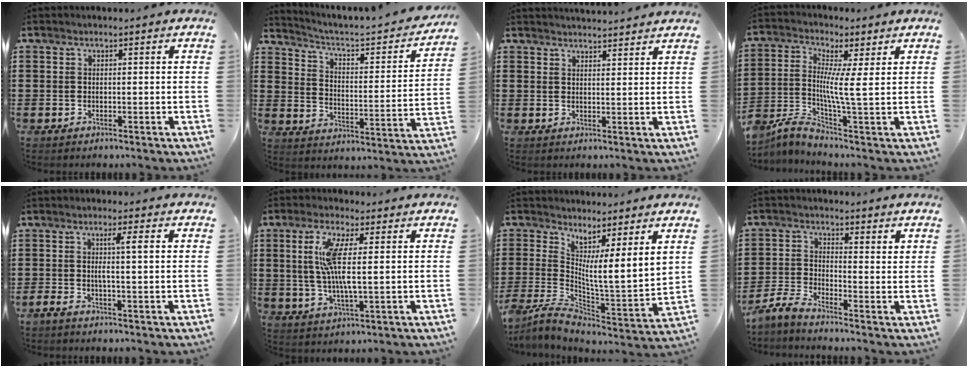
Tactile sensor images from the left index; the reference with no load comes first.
{"total": 3.2, "force": [2.6, 0.5, 1.8], "torque": [-0.054, -0.029, 0.030]}
{"total": 2.3, "force": [2.3, -0.2, -0.1], "torque": [-0.005, -0.008, 0.044]}
{"total": 5.5, "force": [0.4, 0.9, 5.4], "torque": [-0.111, -0.013, 0.004]}
{"total": 3.6, "force": [0.2, -0.1, 3.6], "torque": [-0.069, 0.000, -0.001]}
{"total": 8.5, "force": [1.6, 1.9, 8.1], "torque": [-0.179, -0.005, 0.019]}
{"total": 4.7, "force": [2.9, 0.2, 3.7], "torque": [-0.092, -0.039, 0.043]}
{"total": 3.1, "force": [-2.3, 0.6, 2.1], "torque": [-0.054, -0.005, -0.050]}